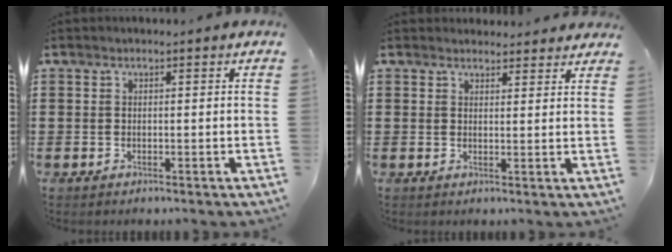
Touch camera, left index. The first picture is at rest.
{"total": 2.4, "force": [2.3, 0.6, 0.0], "torque": [0.002, -0.006, 0.042]}